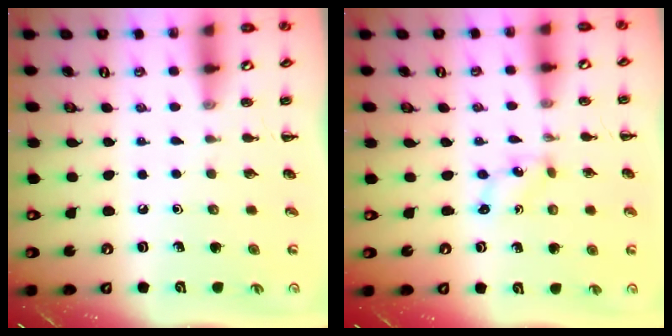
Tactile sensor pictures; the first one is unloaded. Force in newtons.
{"total": 0.8, "press": 0.8, "slide": 0.3}